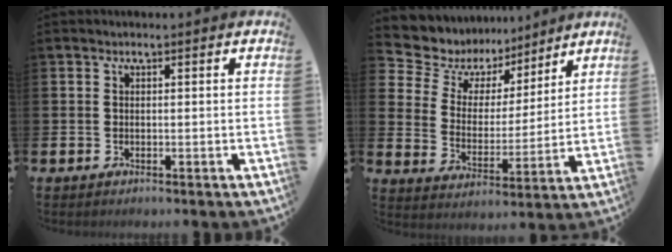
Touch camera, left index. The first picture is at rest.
{"total": 8.0, "force": [6.8, 4.2, 0.3], "torque": [-0.058, -0.053, 0.123]}